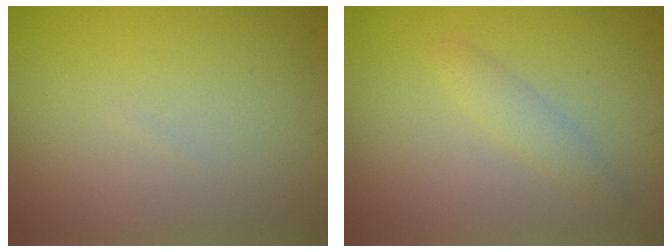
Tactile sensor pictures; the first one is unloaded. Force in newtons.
{"total": 1.6, "press": 1.6, "slide": 0.2}